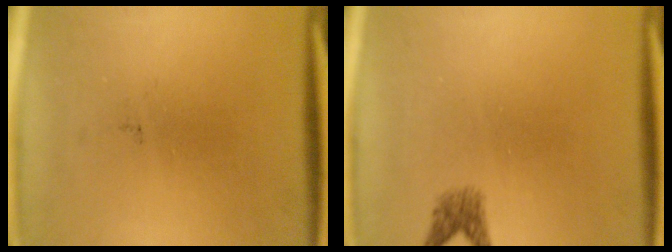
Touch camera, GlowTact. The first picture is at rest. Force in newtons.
{"total": 1.8}